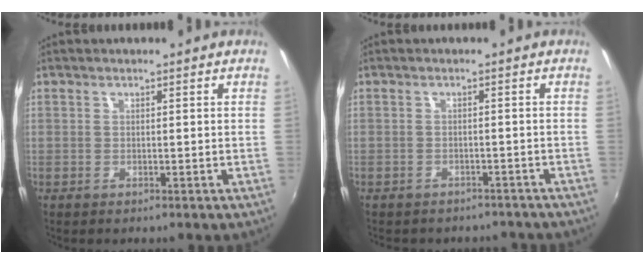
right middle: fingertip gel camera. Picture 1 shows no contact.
{"total": 6.5, "force": [-5.7, 2.6, 1.9], "torque": [-0.043, -0.015, -0.070]}